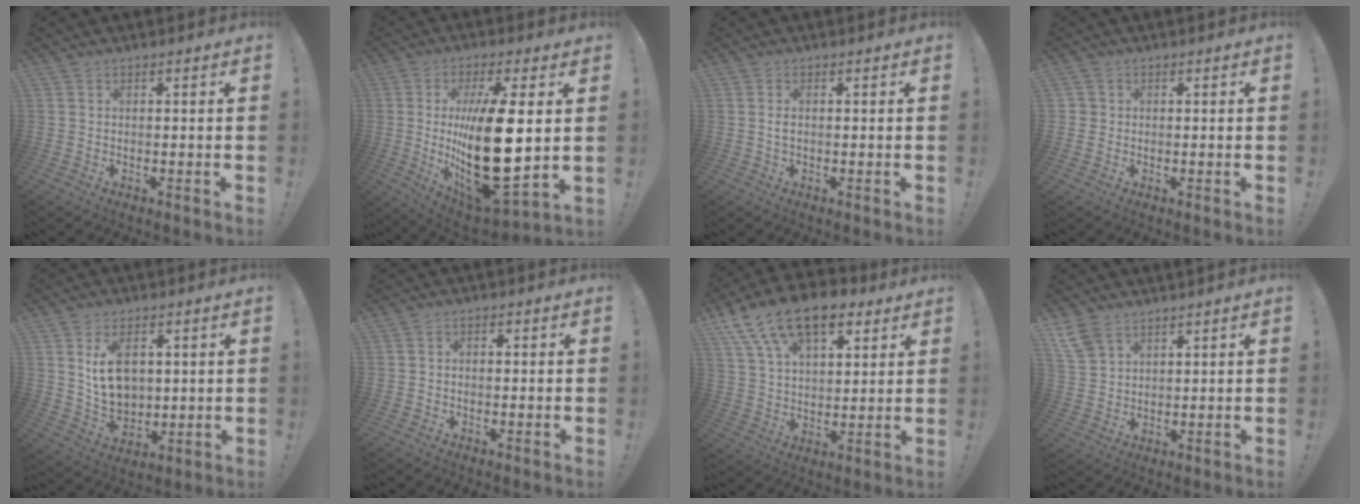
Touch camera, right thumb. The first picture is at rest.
{"total": 25.4, "force": [1.5, 9.2, 23.6], "torque": [-0.431, -0.037, 0.025]}
{"total": 1.4, "force": [-0.1, 0.6, 1.2], "torque": [-0.029, 0.006, -0.001]}
{"total": 1.4, "force": [-0.1, 1.4, 0.3], "torque": [-0.012, 0.006, 0.000]}
{"total": 11.0, "force": [3.7, 7.6, 7.0], "torque": [-0.103, -0.013, 0.070]}
{"total": 1.4, "force": [-0.9, 0.8, 0.6], "torque": [-0.013, 0.007, -0.015]}
{"total": 17.5, "force": [10.2, 9.3, 10.8], "torque": [-0.190, -0.048, 0.188]}
{"total": 5.1, "force": [4.0, 2.3, 2.2], "torque": [-0.048, -0.015, 0.080]}